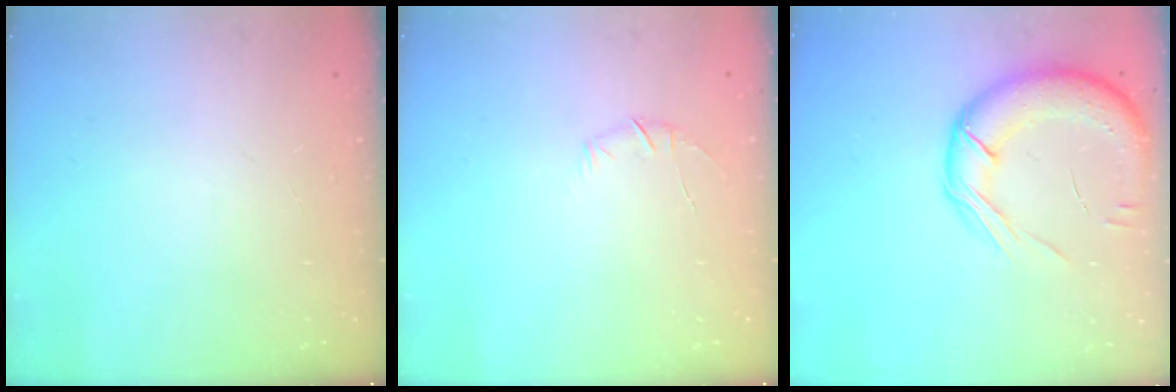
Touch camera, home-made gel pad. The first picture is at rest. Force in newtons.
{"total": 5.2, "press": 5.0, "slide": 1.4}
{"total": 16.8, "press": 16.4, "slide": 3.4}